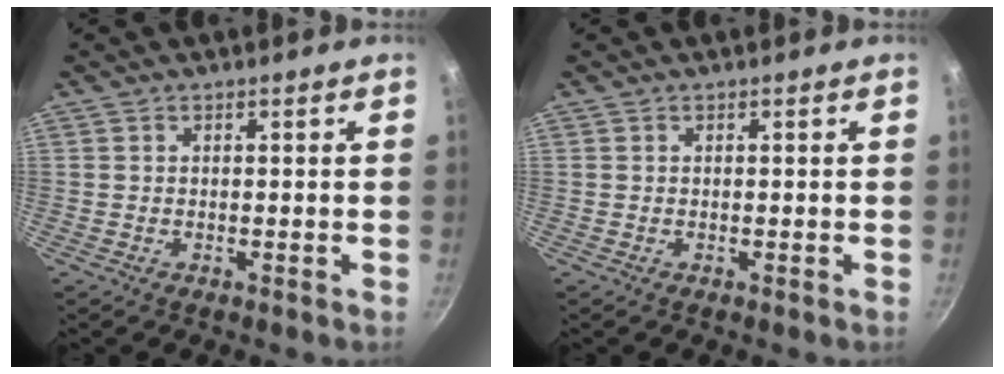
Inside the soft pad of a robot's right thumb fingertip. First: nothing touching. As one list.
[{"total": 0.0}]